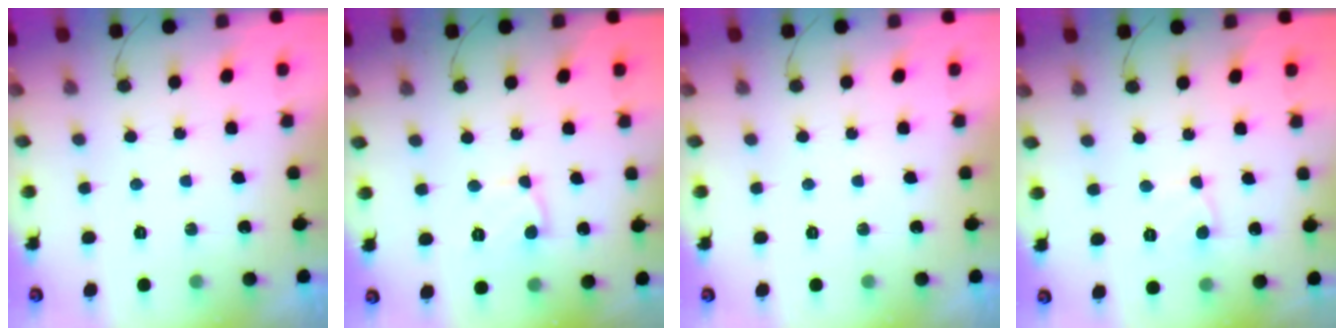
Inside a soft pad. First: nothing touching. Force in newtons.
{"total": 5.0, "press": 5.0, "slide": 0.8}
{"total": 0.0}
{"total": 2.4, "press": 2.4, "slide": 0.1}